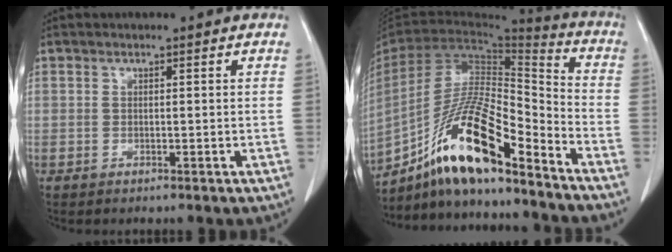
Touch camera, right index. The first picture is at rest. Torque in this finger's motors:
{"motor_torque": [1.32, -0.82, 1.05, 0.21]}